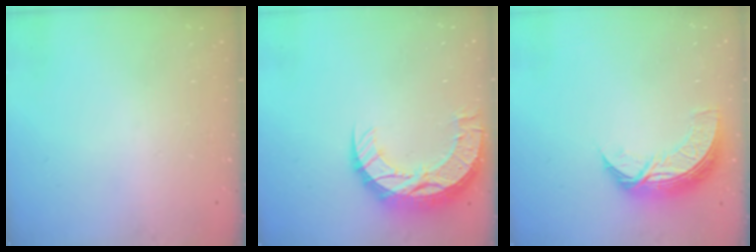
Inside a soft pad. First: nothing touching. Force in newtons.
{"total": 13.3, "press": 13.3, "slide": 0.9}
{"total": 8.8, "press": 8.7, "slide": 1.0}